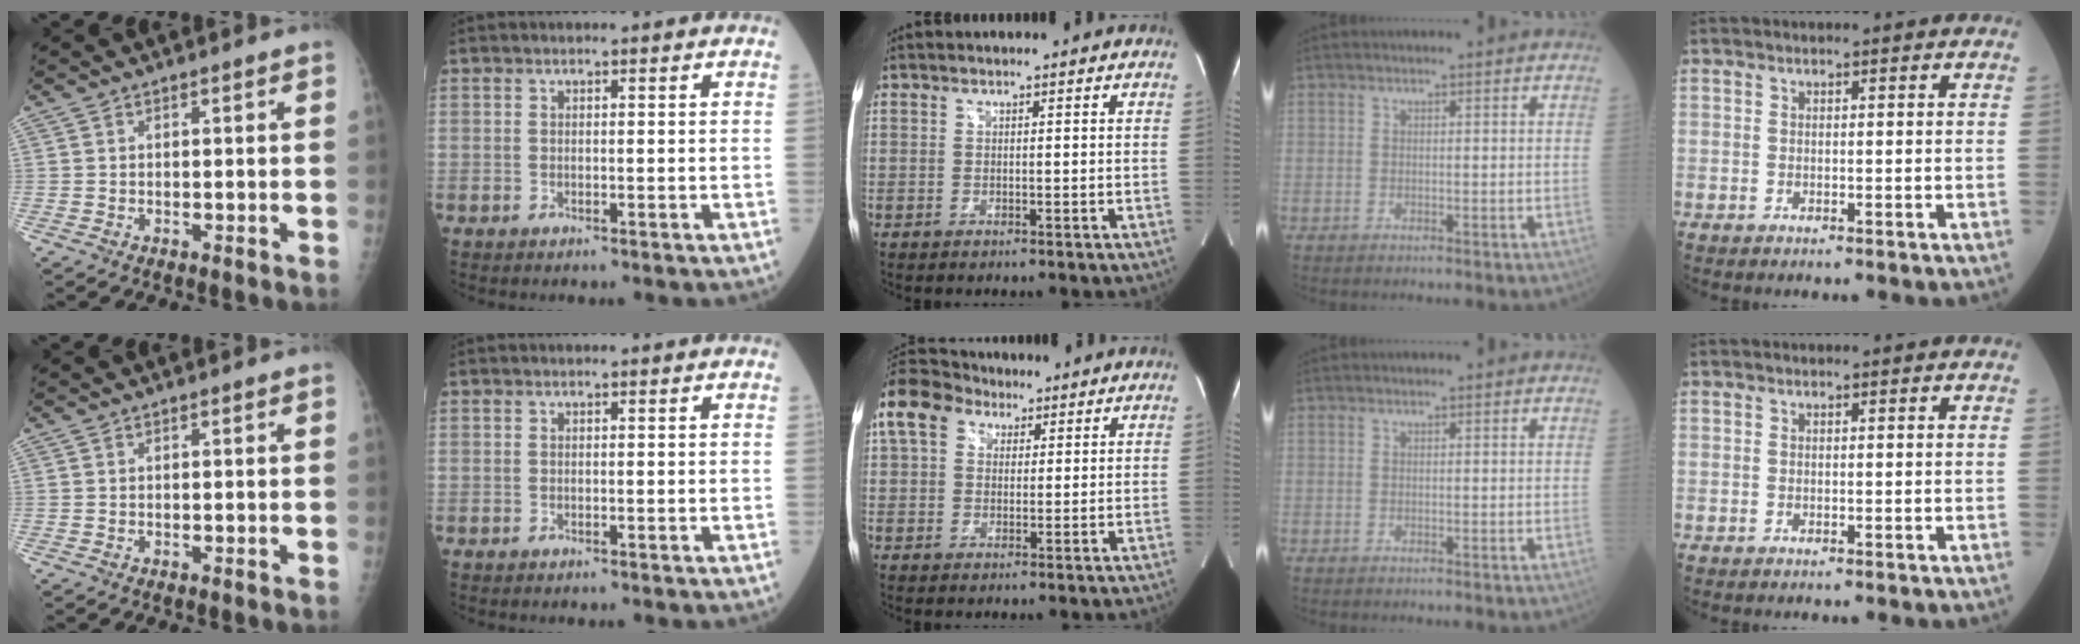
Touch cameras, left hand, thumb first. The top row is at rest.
{"middle": {"total": 11.3, "force": [6.0, 8.0, 5.2], "torque": [-0.127, 0.051, 0.108]}}